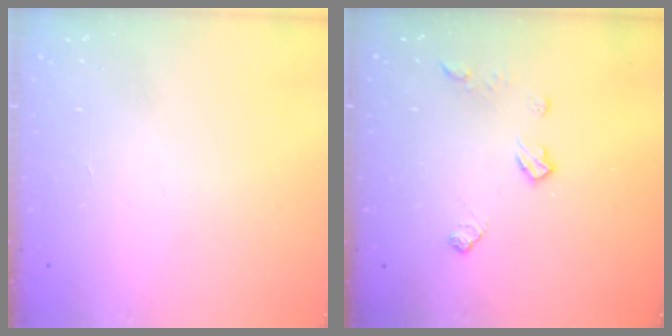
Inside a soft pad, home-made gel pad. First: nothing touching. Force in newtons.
{"total": 6.6, "press": 6.6, "slide": 0.5}